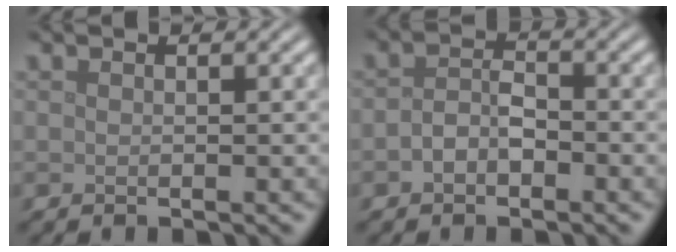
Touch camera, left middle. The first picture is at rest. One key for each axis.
{"total": 2.2, "fx": -0.8, "fy": 1.4, "fz": 1.5, "tx": -0.034, "ty": 0.005, "tz": -0.019}